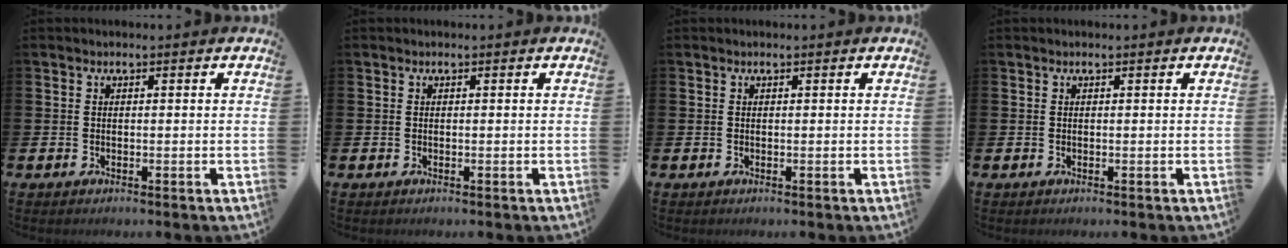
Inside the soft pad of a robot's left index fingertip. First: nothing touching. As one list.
[{"total": 0.0}, {"total": 0.0}, {"total": 0.0}]